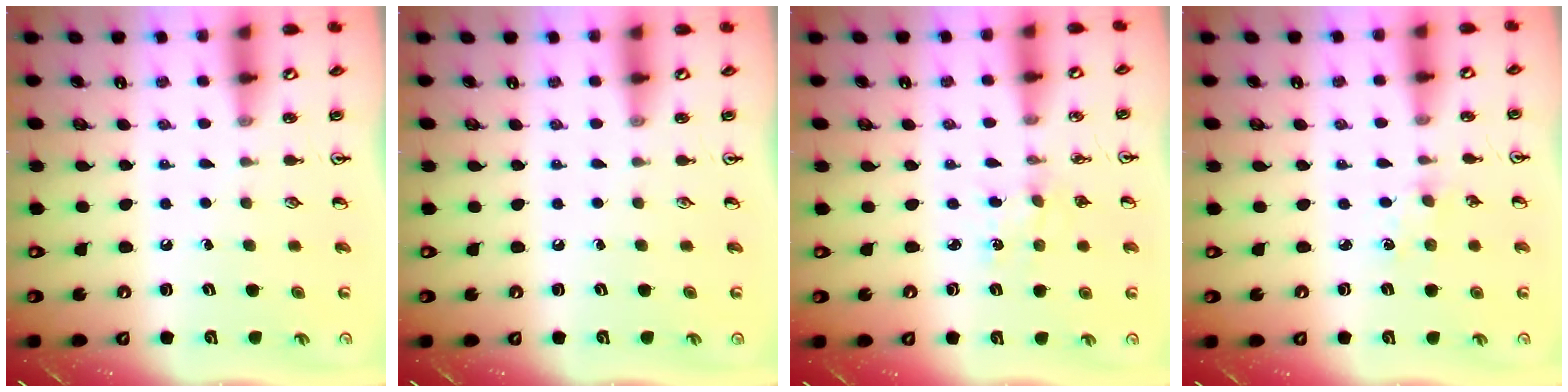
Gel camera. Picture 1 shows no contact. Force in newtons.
{"total": 0.0}
{"total": 2.6, "press": 2.6, "slide": 0.3}
{"total": 2.8, "press": 2.8, "slide": 0.4}